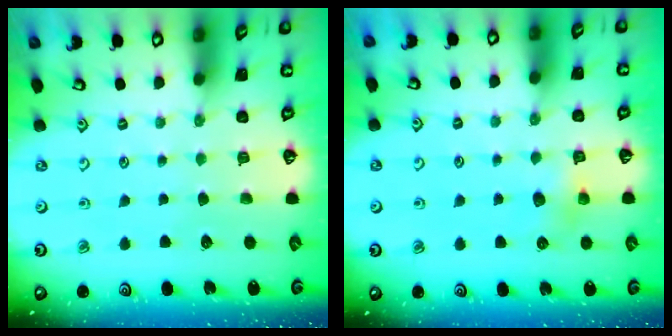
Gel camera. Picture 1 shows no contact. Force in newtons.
{"total": 5.6, "press": 5.6, "slide": 0.7}